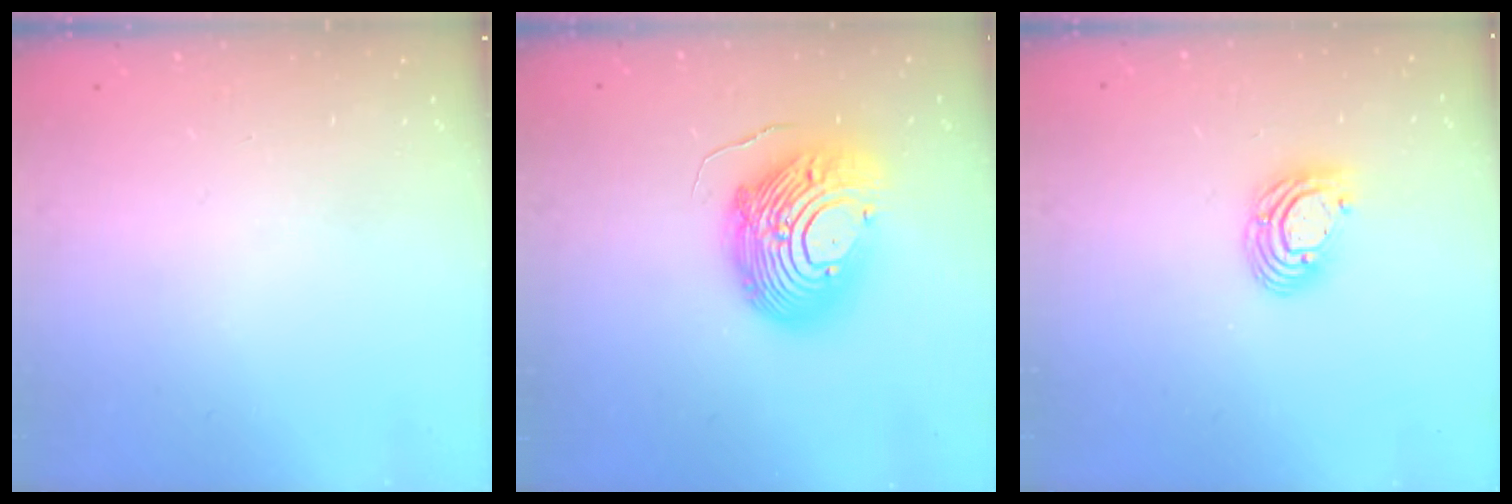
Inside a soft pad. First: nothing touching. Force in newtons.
{"total": 21.5, "press": 21.4, "slide": 2.2}
{"total": 9.5, "press": 9.4, "slide": 1.6}